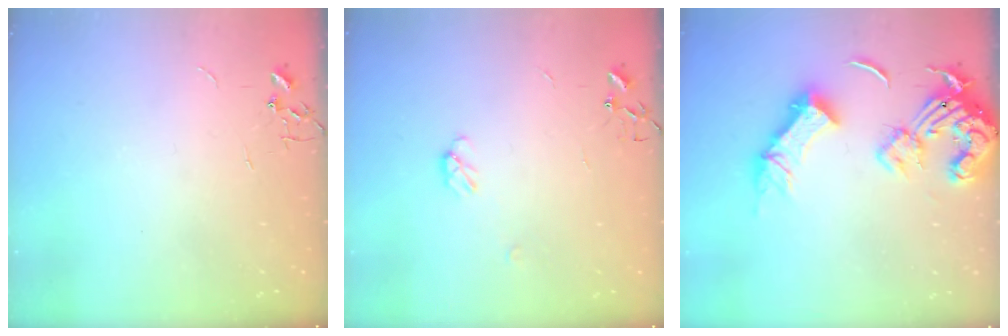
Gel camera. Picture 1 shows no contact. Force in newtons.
{"total": 3.9, "press": 3.9, "slide": 0.4}
{"total": 18.2, "press": 18.1, "slide": 2.1}